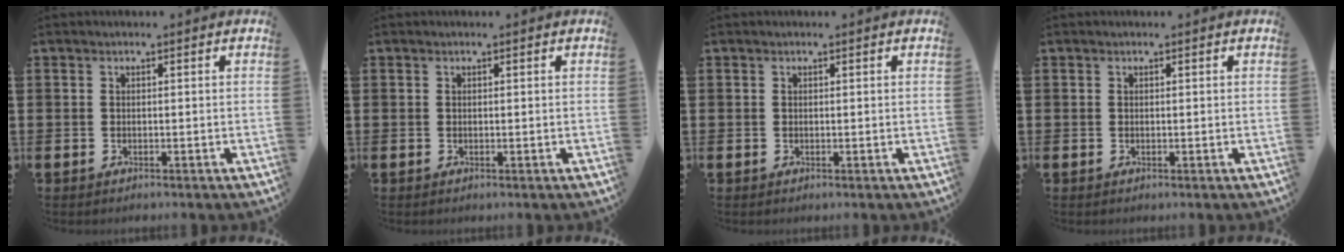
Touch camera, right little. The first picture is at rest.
{"total": 0.0}
{"total": 0.0}
{"total": 0.0}